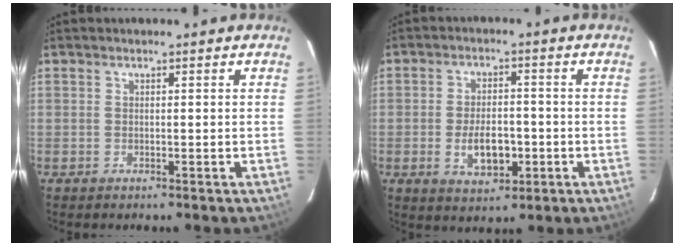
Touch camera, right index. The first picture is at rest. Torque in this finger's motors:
{"motor_torque": [0.19, -0.06, 0.36, 0.04]}